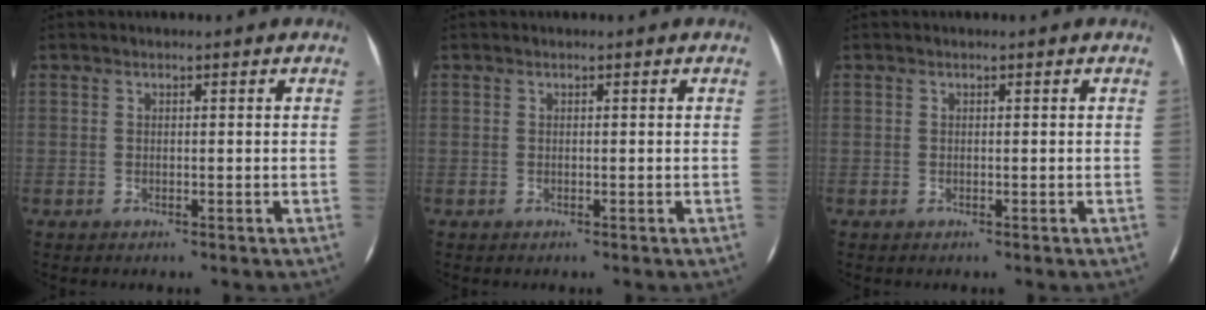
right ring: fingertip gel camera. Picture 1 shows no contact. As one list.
[{"total": 0.0}, {"total": 0.0}]